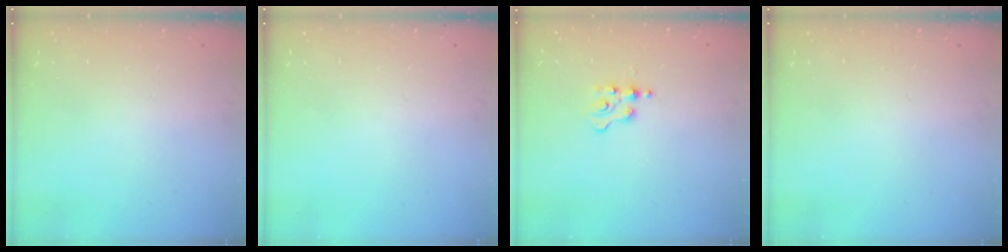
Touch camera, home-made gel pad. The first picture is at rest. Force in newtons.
{"total": 0.0}
{"total": 2.4, "press": 2.4, "slide": 0.2}
{"total": 0.0}